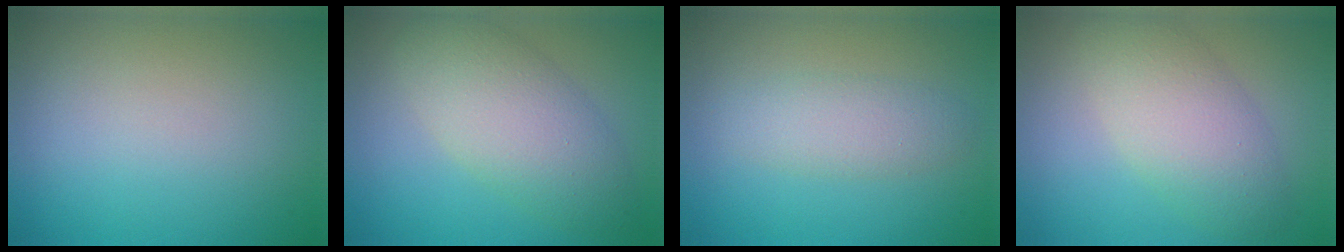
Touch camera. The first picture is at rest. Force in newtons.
{"total": 5.9, "press": 5.9, "slide": 0.2}
{"total": 2.7, "press": 2.7, "slide": 0.1}
{"total": 5.2, "press": 5.2, "slide": 0.4}